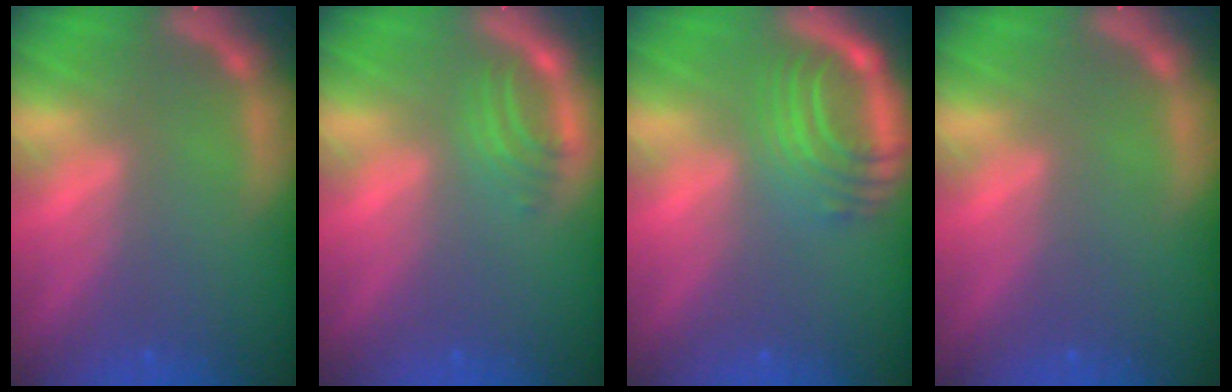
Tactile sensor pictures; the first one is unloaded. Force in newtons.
{"total": 2.5}
{"total": 6.5}
{"total": 0.0}